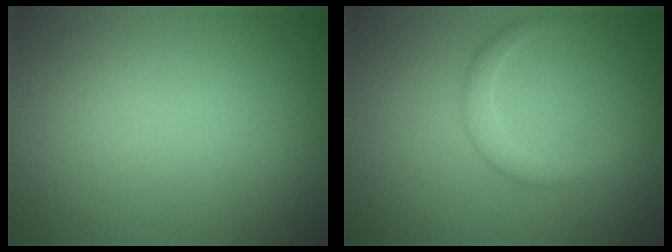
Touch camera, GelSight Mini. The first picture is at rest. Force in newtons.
{"total": 1.8, "press": 1.8, "slide": 0.1}